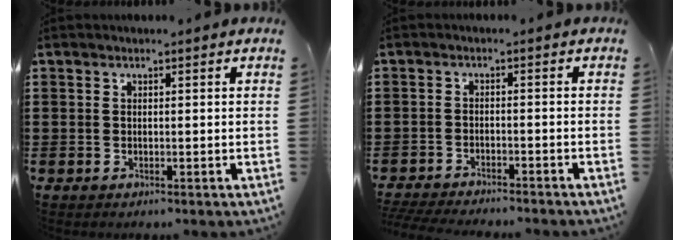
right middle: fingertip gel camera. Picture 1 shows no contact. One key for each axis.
{"total": 2.9, "fx": -2.9, "fy": -0.1, "fz": 0.4, "tx": -0.015, "ty": -0.004, "tz": -0.063}